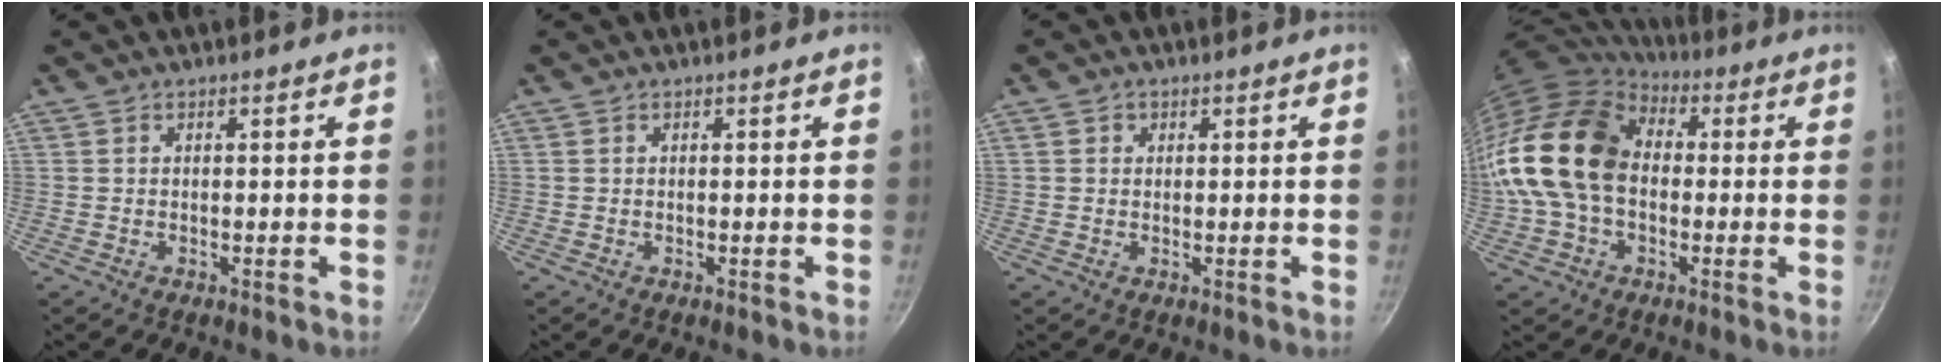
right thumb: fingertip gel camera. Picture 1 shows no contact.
{"total": 0.0}
{"total": 1.3, "force": [0.4, 1.2, 0.4], "torque": [-0.002, 0.001, 0.003]}
{"total": 19.5, "force": [0.0, 13.8, 13.7], "torque": [-0.250, 0.038, -0.012]}